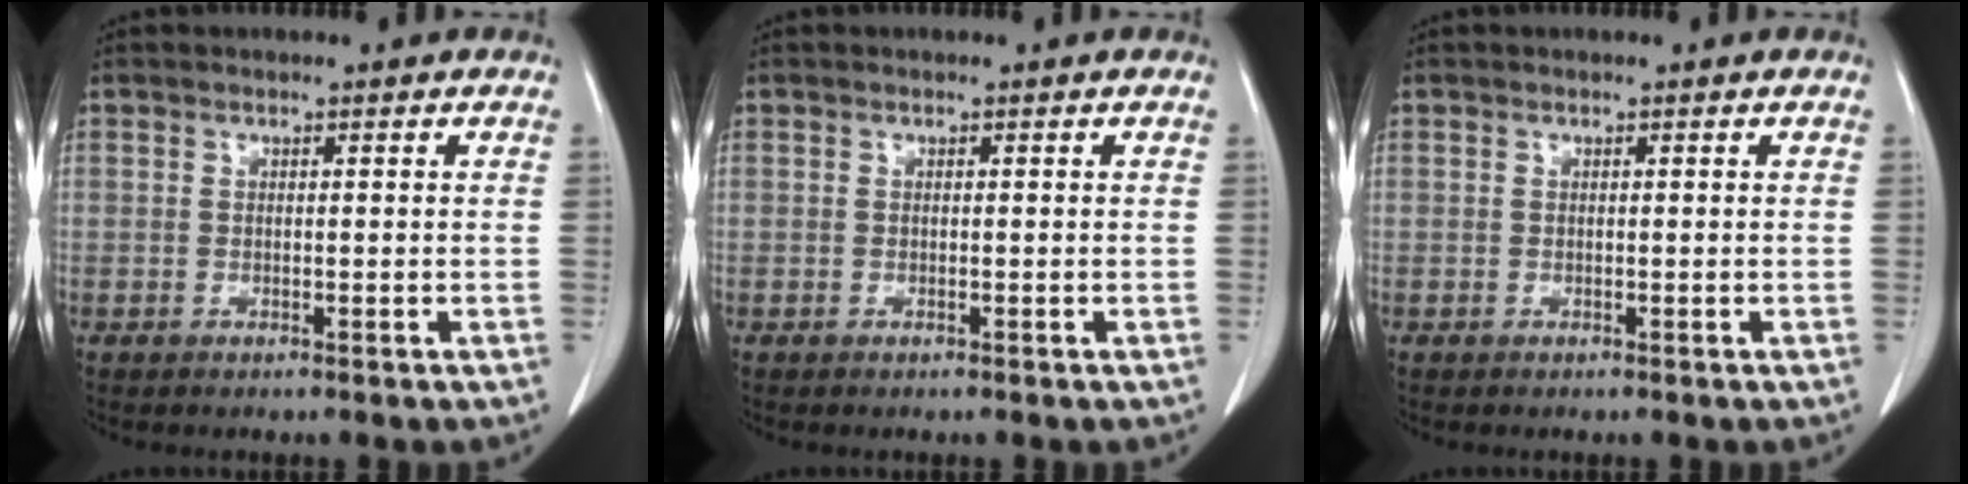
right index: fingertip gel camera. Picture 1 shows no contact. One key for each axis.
{"total": 0.0}
{"total": 0.0}